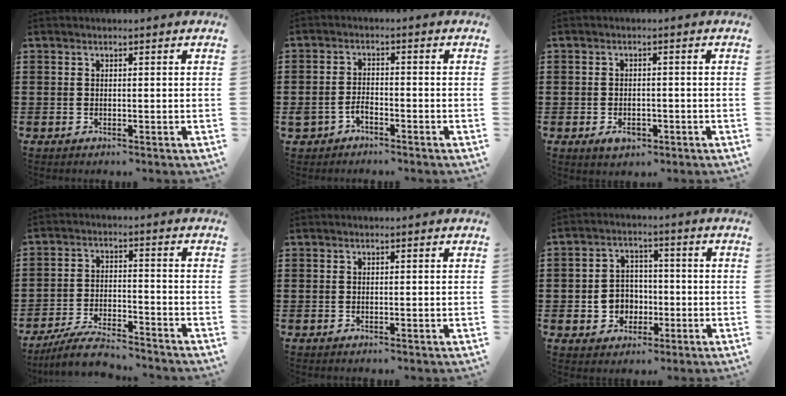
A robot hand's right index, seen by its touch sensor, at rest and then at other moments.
{"total": 2.3, "force": [-1.7, 1.3, 0.9], "torque": [-0.020, 0.003, -0.034]}
{"total": 2.3, "force": [-1.1, 1.4, 1.5], "torque": [-0.030, -0.001, -0.020]}
{"total": 6.2, "force": [-5.9, 0.4, 1.9], "torque": [-0.048, -0.002, -0.117]}
{"total": 0.0}
{"total": 5.0, "force": [-1.3, 4.6, 1.5], "torque": [-0.033, 0.010, -0.027]}